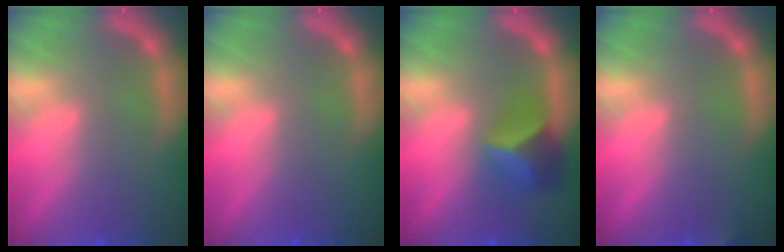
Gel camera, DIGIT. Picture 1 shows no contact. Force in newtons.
{"total": 0.0}
{"total": 4.4}
{"total": 1.4}